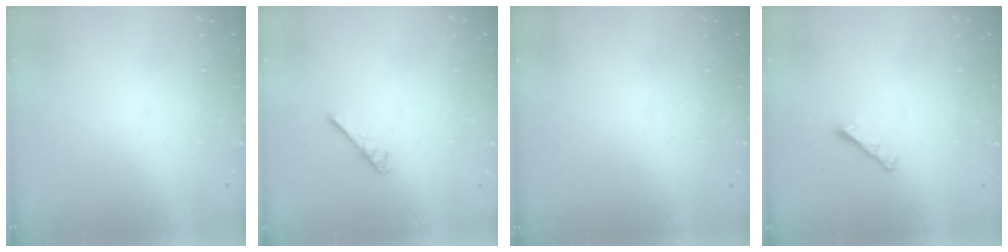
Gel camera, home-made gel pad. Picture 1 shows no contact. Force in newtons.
{"total": 3.2, "press": 3.1, "slide": 0.5}
{"total": 0.0}
{"total": 2.8, "press": 2.7, "slide": 0.6}